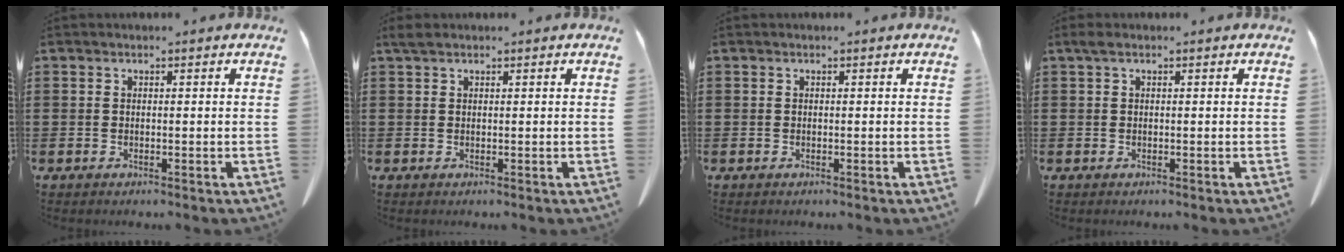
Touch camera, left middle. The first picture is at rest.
{"total": 1.1, "force": [0.8, 0.4, 0.6], "torque": [-0.016, 0.001, 0.015]}
{"total": 0.0}
{"total": 0.8, "force": [0.2, 0.4, 0.7], "torque": [-0.017, 0.002, 0.004]}